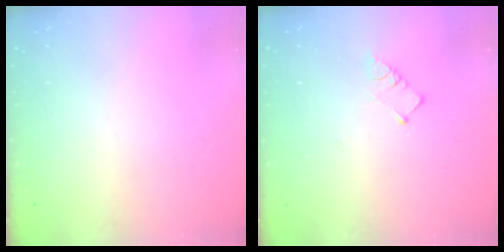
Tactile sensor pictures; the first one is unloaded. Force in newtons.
{"total": 2.9, "press": 2.9, "slide": 0.2}